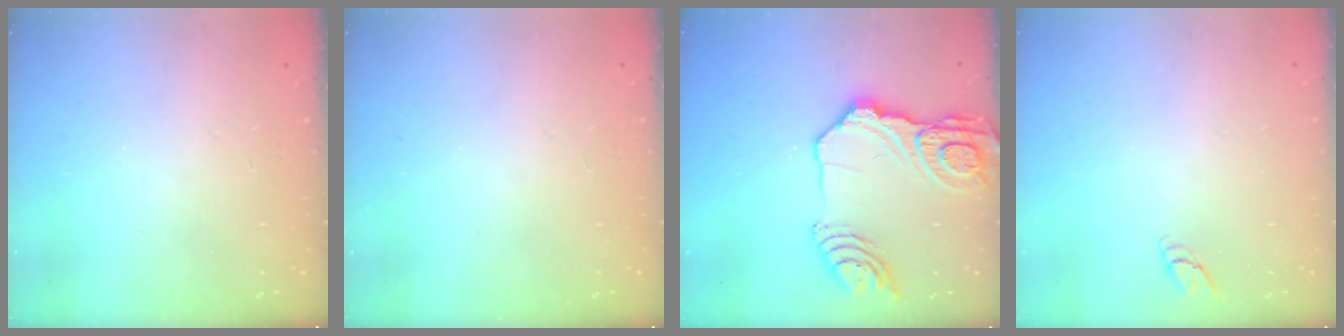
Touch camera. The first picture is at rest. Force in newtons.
{"total": 0.0}
{"total": 20.5, "press": 20.4, "slide": 2.5}
{"total": 3.1, "press": 3.1, "slide": 0.3}